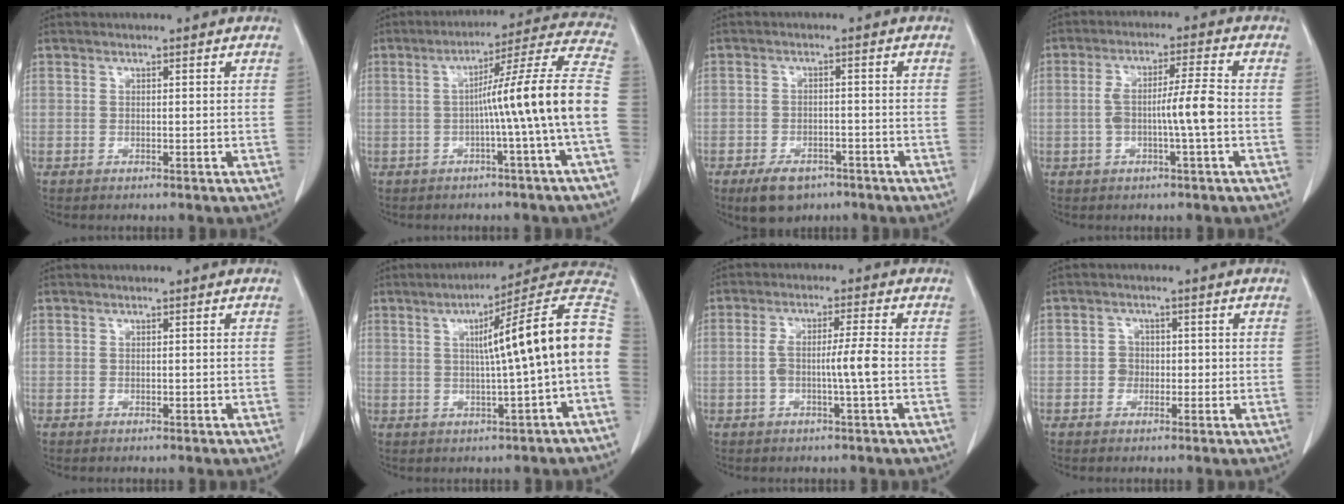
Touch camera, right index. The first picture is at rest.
{"total": 14.5, "force": [-2.3, -2.4, 14.1], "torque": [-0.189, 0.024, -0.041]}
{"total": 5.9, "force": [-4.1, 3.2, 2.8], "torque": [-0.049, -0.002, -0.059]}
{"total": 6.5, "force": [-1.2, -0.2, 6.4], "torque": [-0.122, 0.013, -0.020]}
{"total": 0.0}
{"total": 15.4, "force": [0.5, -0.4, 15.4], "torque": [-0.208, 0.035, 0.001]}
{"total": 5.2, "force": [-1.0, -0.3, 5.1], "torque": [-0.099, 0.010, -0.015]}
{"total": 2.2, "force": [-0.4, 2.0, 0.7], "torque": [-0.005, 0.010, -0.007]}